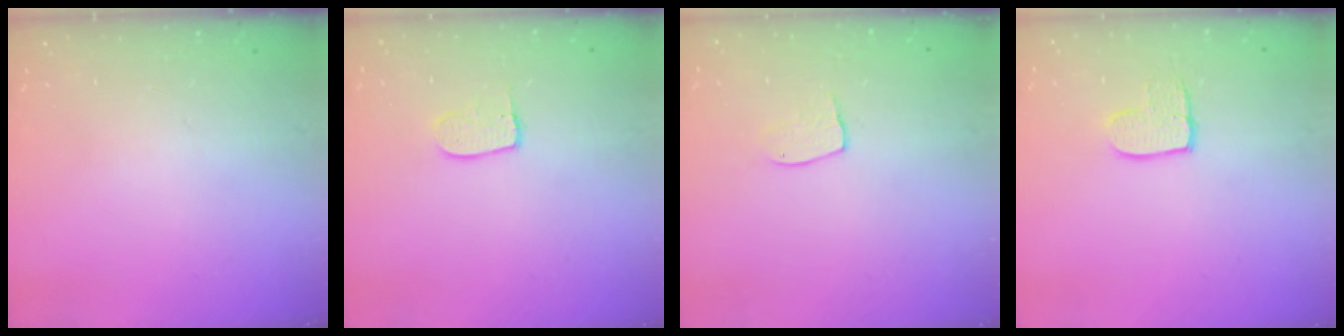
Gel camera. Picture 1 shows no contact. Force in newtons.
{"total": 6.3, "press": 6.3, "slide": 0.3}
{"total": 5.9, "press": 5.9, "slide": 0.4}
{"total": 7.0, "press": 7.0, "slide": 0.4}